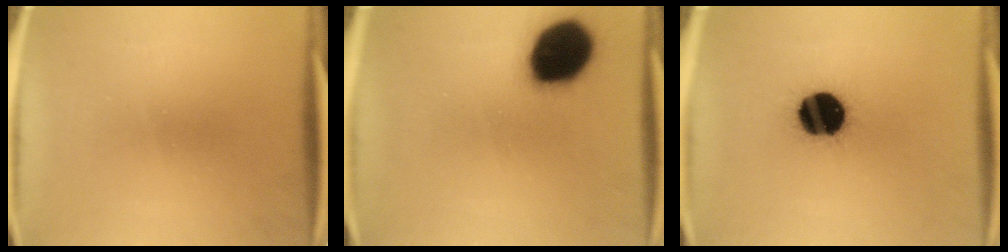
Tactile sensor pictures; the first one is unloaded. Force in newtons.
{"total": 19.1}
{"total": 16.8}